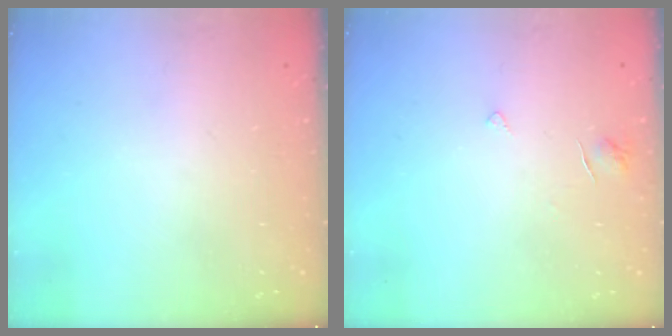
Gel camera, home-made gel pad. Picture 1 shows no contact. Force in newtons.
{"total": 3.0, "press": 3.0, "slide": 0.2}